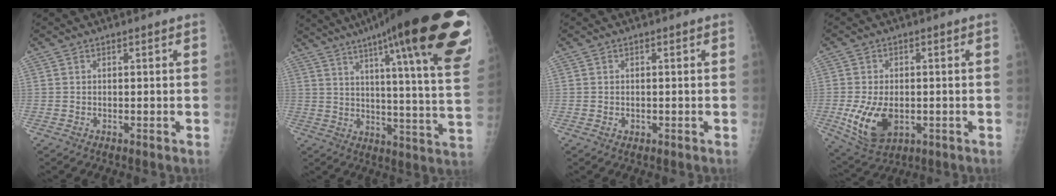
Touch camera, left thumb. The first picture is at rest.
{"total": 32.4, "force": [19.2, 4.9, 25.6], "torque": [-0.279, -0.048, 0.265]}
{"total": 0.7, "force": [-0.2, 0.6, 0.1], "torque": [-0.001, 0.000, -0.002]}
{"total": 10.4, "force": [-2.3, 6.6, 7.8], "torque": [-0.140, -0.007, -0.026]}